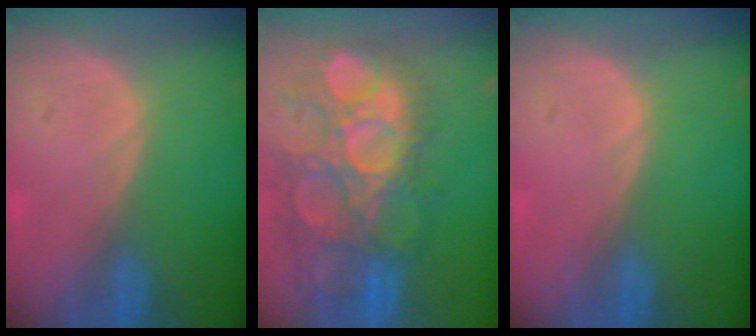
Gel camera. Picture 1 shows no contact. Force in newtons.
{"total": 13.3, "press": 12.2, "slide": 5.4}
{"total": 0.0}